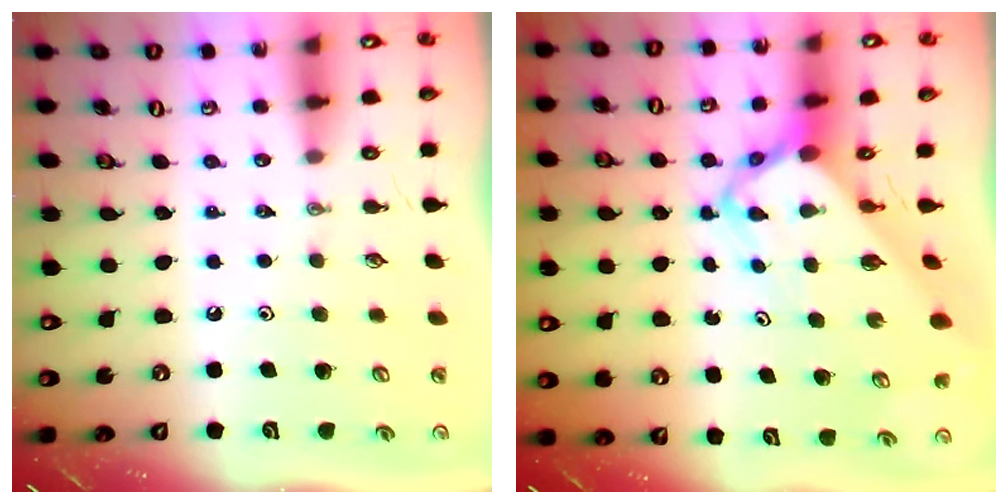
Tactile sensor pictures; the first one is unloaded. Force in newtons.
{"total": 6.4, "press": 6.4, "slide": 0.4}